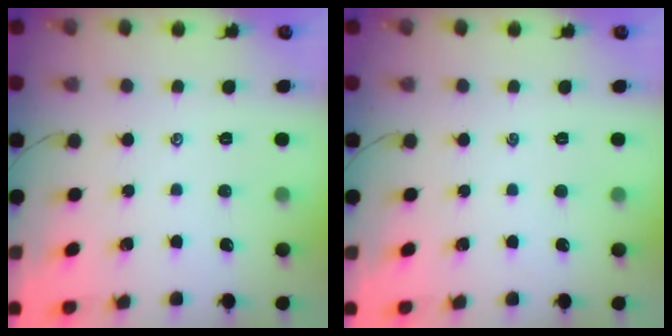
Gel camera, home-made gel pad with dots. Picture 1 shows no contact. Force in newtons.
{"total": 0.0}